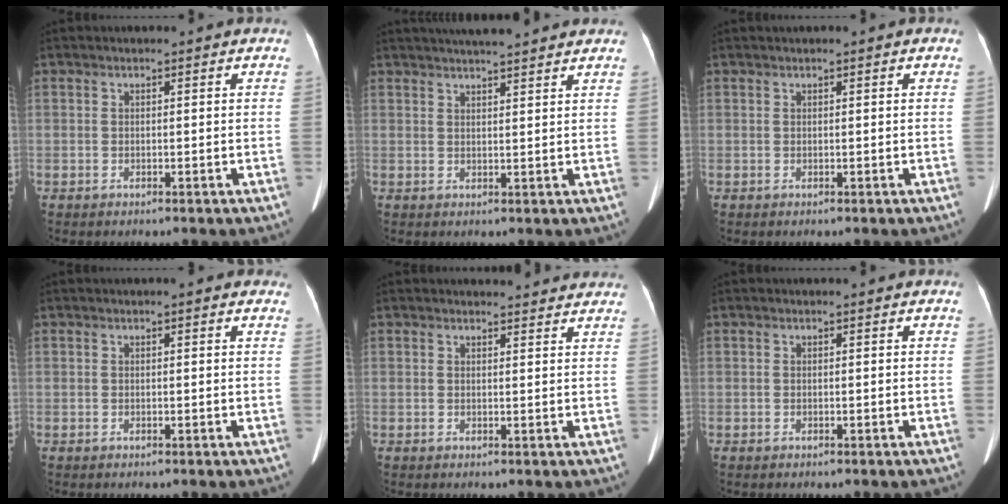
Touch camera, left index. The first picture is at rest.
{"total": 10.0, "force": [8.8, 0.9, 4.6], "torque": [-0.071, 0.028, 0.113]}
{"total": 0.0}
{"total": 1.9, "force": [1.3, 0.5, 1.2], "torque": [-0.008, 0.009, 0.012]}
{"total": 6.9, "force": [6.6, 1.2, 1.3], "torque": [-0.006, 0.005, 0.059]}
{"total": 0.0}